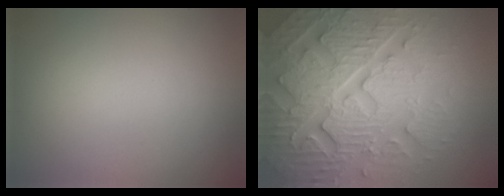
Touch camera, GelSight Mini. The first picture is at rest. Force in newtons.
{"total": 7.8, "press": 7.6, "slide": 2.0}